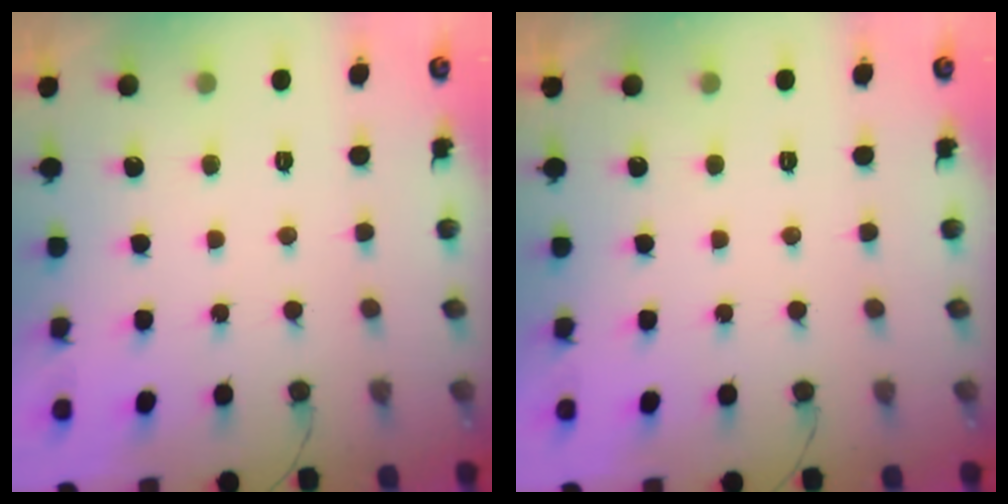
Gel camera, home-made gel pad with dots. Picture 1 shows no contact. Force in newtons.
{"total": 0.0}